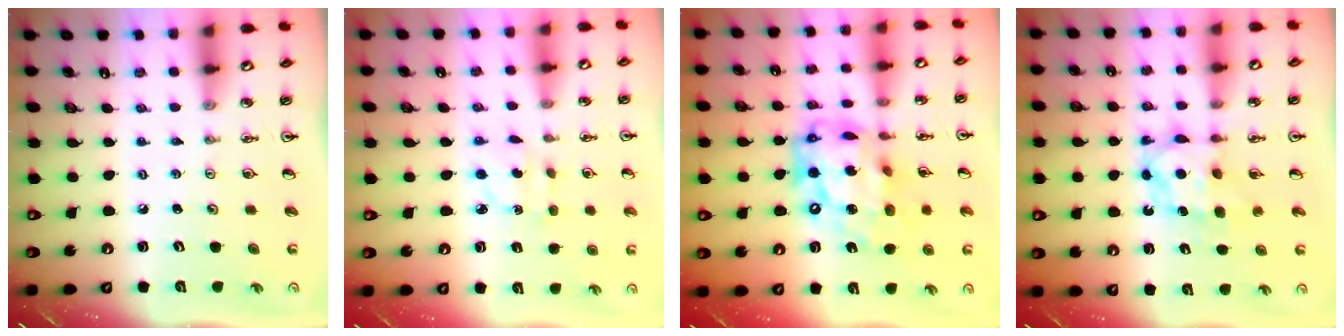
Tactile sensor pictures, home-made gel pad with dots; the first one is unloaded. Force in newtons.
{"total": 3.9, "press": 3.9, "slide": 0.4}
{"total": 20.7, "press": 20.6, "slide": 1.8}
{"total": 7.2, "press": 7.2, "slide": 0.6}